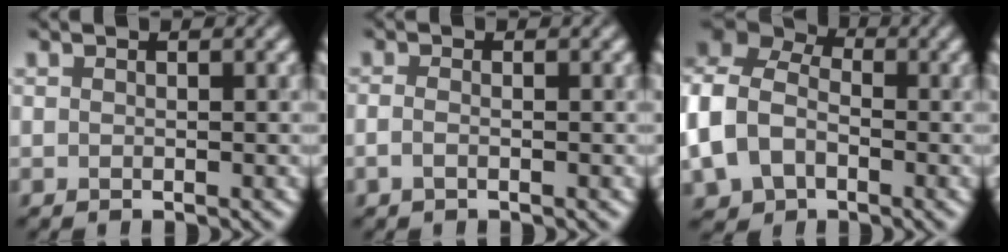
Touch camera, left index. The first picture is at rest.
{"total": 1.1, "force": [-0.4, 0.5, 0.9], "torque": [-0.017, 0.000, -0.009]}
{"total": 9.6, "force": [-1.8, 7.2, 6.1], "torque": [-0.149, 0.002, -0.040]}